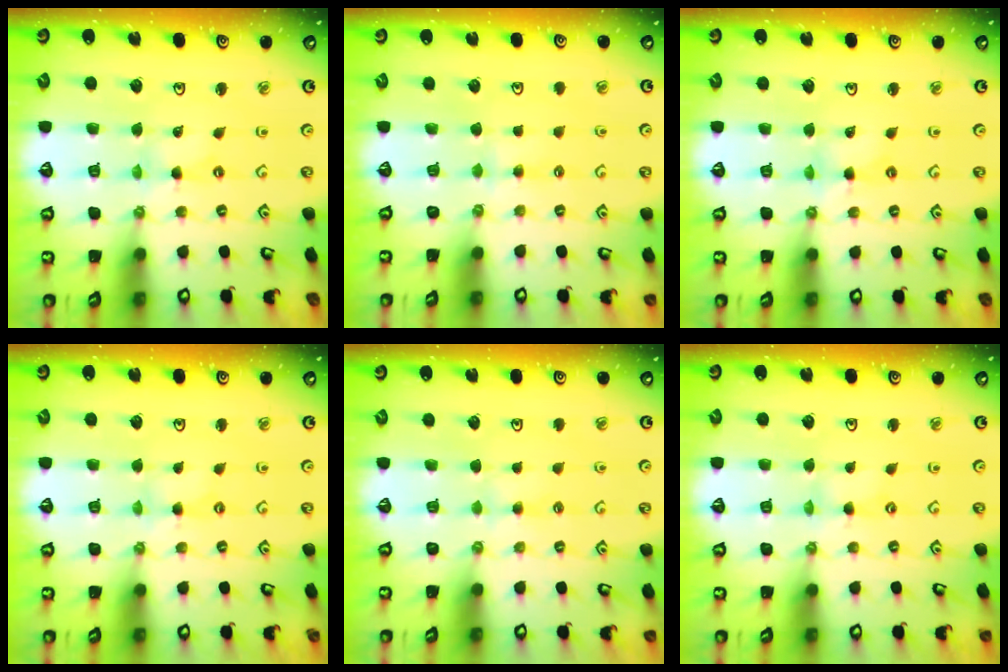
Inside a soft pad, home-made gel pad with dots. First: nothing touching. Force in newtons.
{"total": 2.4, "press": 2.4, "slide": 0.4}
{"total": 2.6, "press": 2.6, "slide": 0.3}
{"total": 1.7, "press": 1.6, "slide": 0.3}
{"total": 1.9, "press": 1.9, "slide": 0.3}
{"total": 0.9, "press": 0.8, "slide": 0.2}